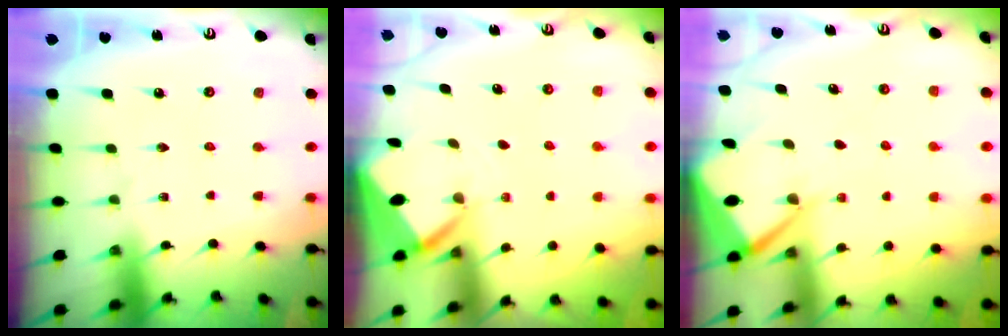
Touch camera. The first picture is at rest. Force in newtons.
{"total": 2.8, "press": 2.8, "slide": 0.3}
{"total": 5.5, "press": 5.5, "slide": 0.7}